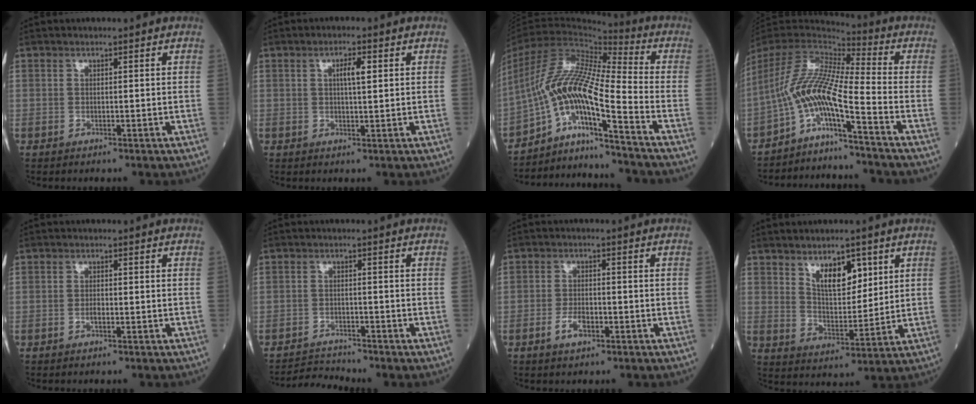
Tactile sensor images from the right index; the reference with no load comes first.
{"total": 2.9, "force": [0.8, 0.6, 2.7], "torque": [-0.049, 0.002, 0.014]}
{"total": 14.1, "force": [-8.8, -0.4, 10.9], "torque": [-0.220, 0.011, -0.160]}
{"total": 10.9, "force": [-6.8, -1.0, 8.4], "torque": [-0.167, 0.013, -0.129]}
{"total": 0.9, "force": [-0.4, 0.2, 0.8], "torque": [-0.017, 0.001, -0.007]}
{"total": 3.1, "force": [-2.9, -0.7, -0.9], "torque": [0.016, -0.014, -0.048]}
{"total": 3.3, "force": [-1.7, 1.4, 2.5], "torque": [-0.049, 0.002, -0.031]}
{"total": 7.2, "force": [4.0, 3.3, 5.0], "torque": [-0.085, -0.005, 0.075]}